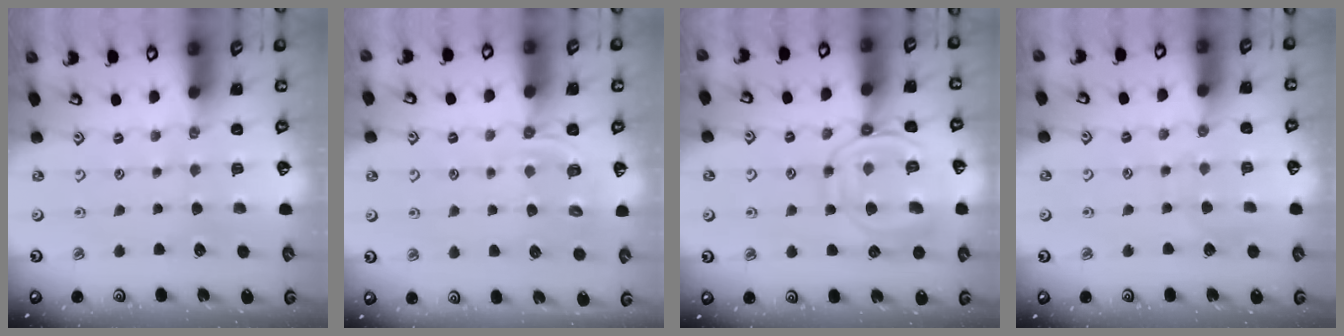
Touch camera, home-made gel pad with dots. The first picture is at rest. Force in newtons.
{"total": 5.0, "press": 4.6, "slide": 2.0}
{"total": 13.3, "press": 13.2, "slide": 1.2}
{"total": 5.5, "press": 5.5, "slide": 0.5}